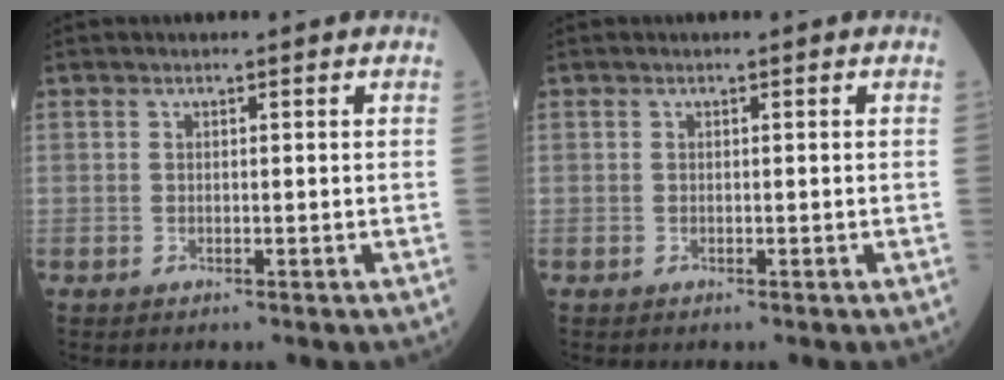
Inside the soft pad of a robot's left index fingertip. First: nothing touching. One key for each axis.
{"total": 0.0}